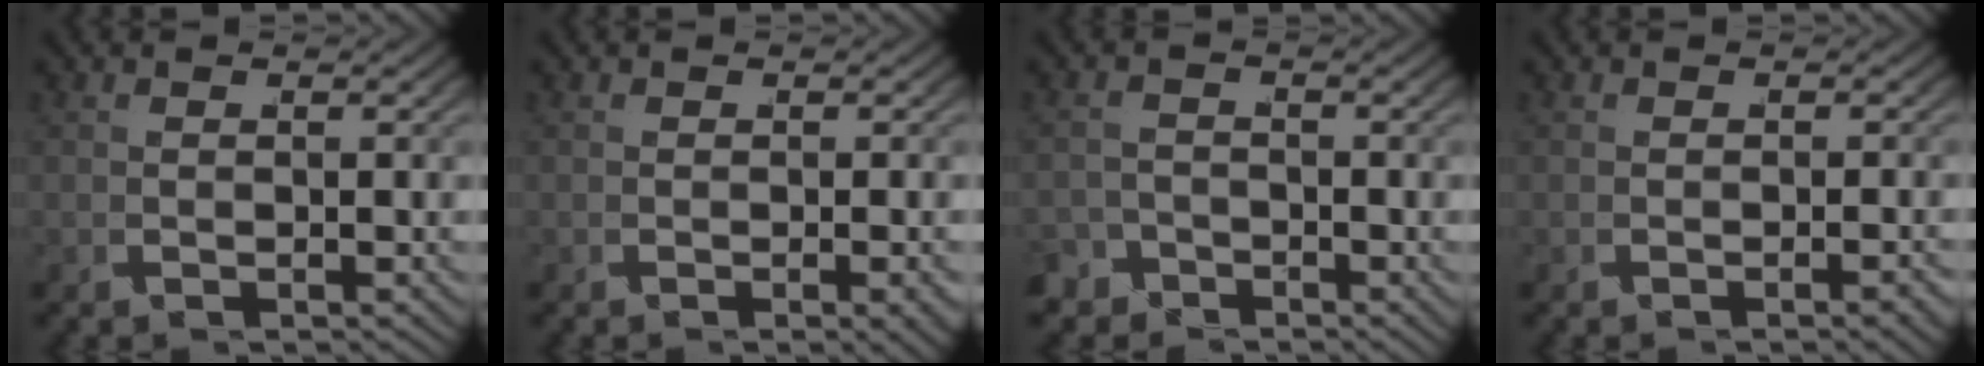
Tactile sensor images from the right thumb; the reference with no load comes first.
{"total": 1.5, "force": [-0.5, 0.3, 1.3], "torque": [-0.015, 0.001, -0.008]}
{"total": 2.7, "force": [-2.4, 1.2, -0.2], "torque": [0.015, -0.011, -0.043]}
{"total": 1.1, "force": [-0.8, 0.0, 0.7], "torque": [-0.008, 0.003, -0.014]}